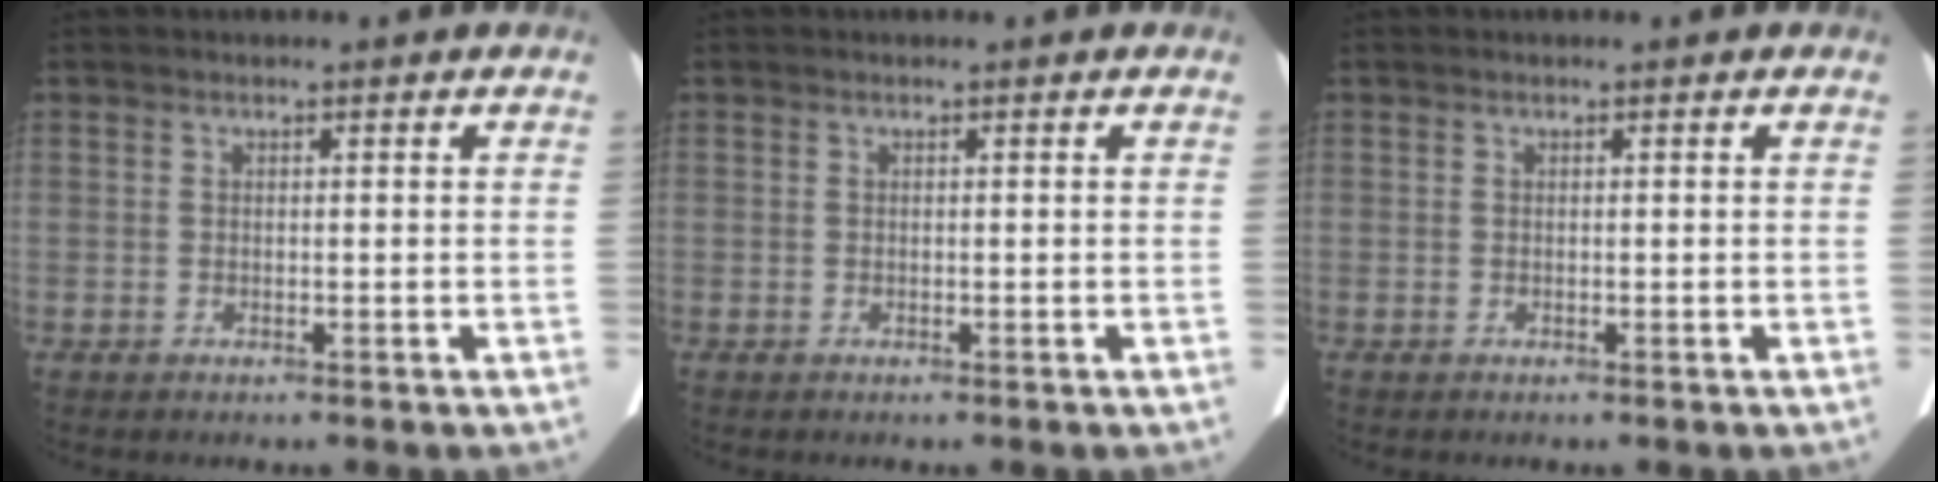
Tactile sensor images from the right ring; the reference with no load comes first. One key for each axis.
{"total": 0.0}
{"total": 0.0}